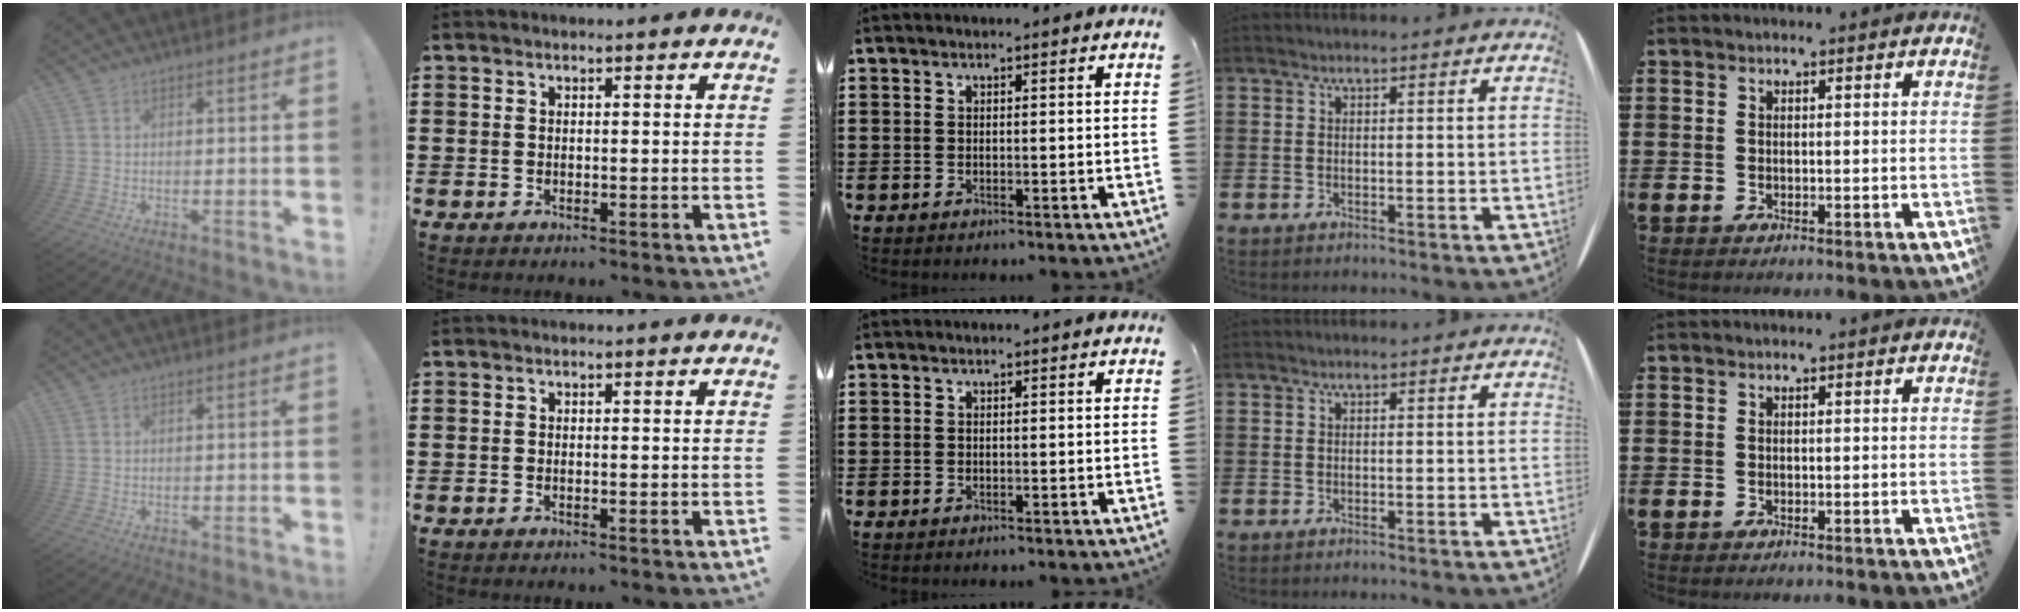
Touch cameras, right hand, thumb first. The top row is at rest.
{}